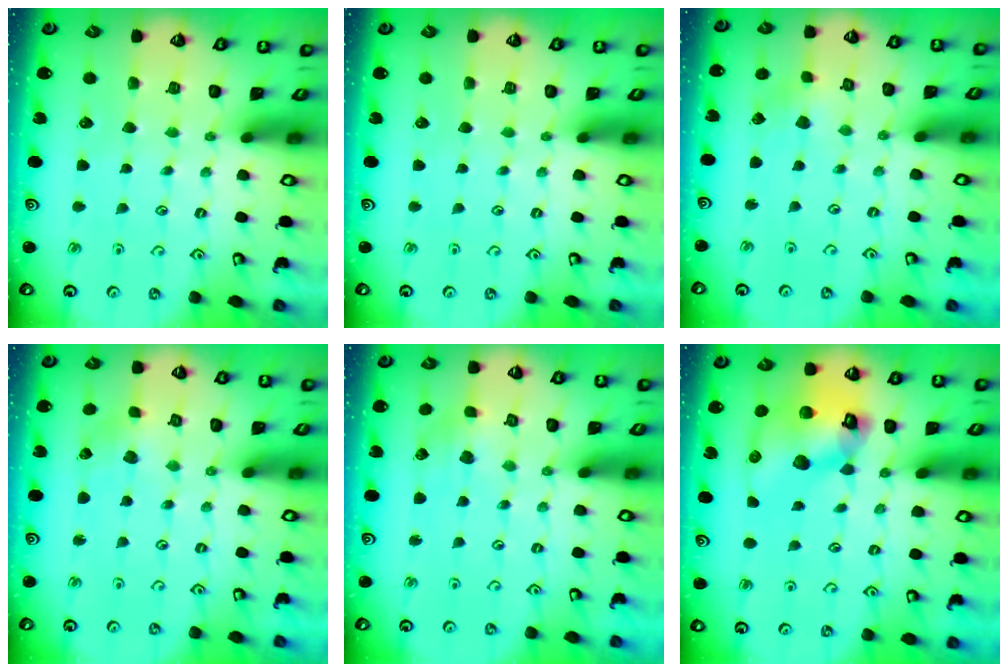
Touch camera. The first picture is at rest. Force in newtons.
{"total": 0.0}
{"total": 2.8, "press": 2.8, "slide": 0.1}
{"total": 1.4, "press": 1.4, "slide": 0.2}
{"total": 2.8, "press": 2.8, "slide": 0.1}
{"total": 14.5, "press": 14.4, "slide": 1.9}